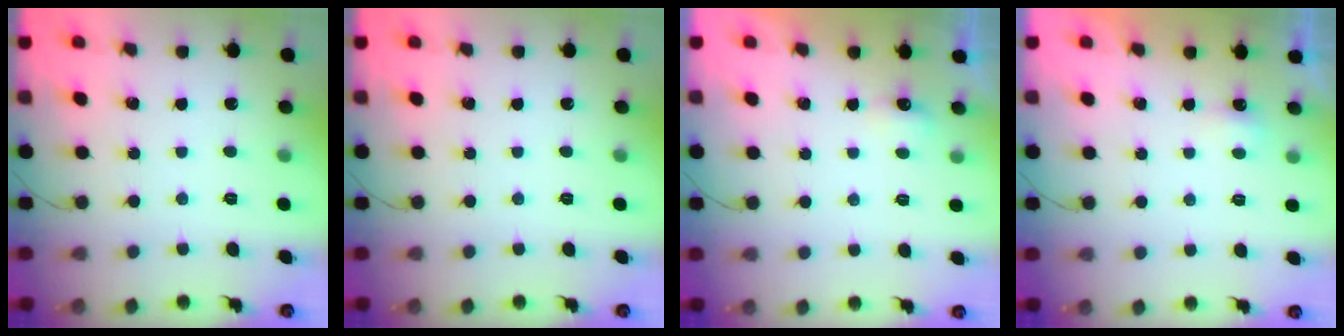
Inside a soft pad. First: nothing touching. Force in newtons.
{"total": 0.0}
{"total": 2.9, "press": 2.8, "slide": 0.8}
{"total": 2.4, "press": 2.3, "slide": 0.5}